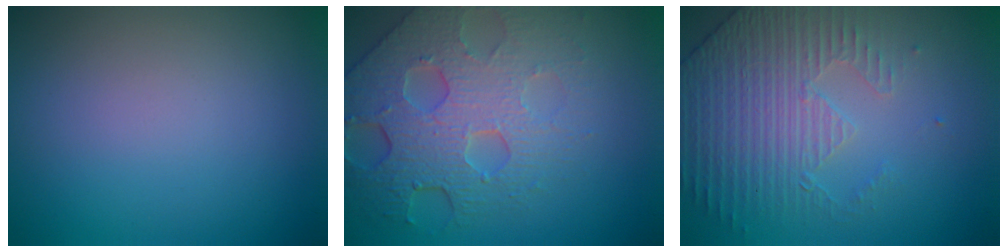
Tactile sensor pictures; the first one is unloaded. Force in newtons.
{"total": 8.0, "press": 5.5, "slide": 5.9}
{"total": 4.4, "press": 3.6, "slide": 2.6}